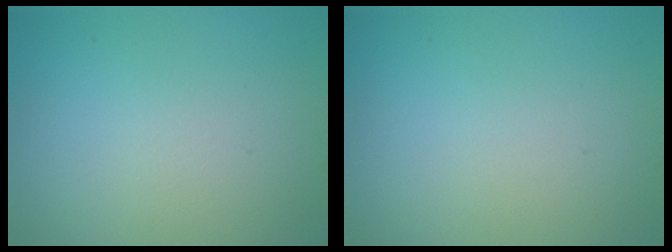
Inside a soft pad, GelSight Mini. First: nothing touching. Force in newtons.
{"total": 0.0}